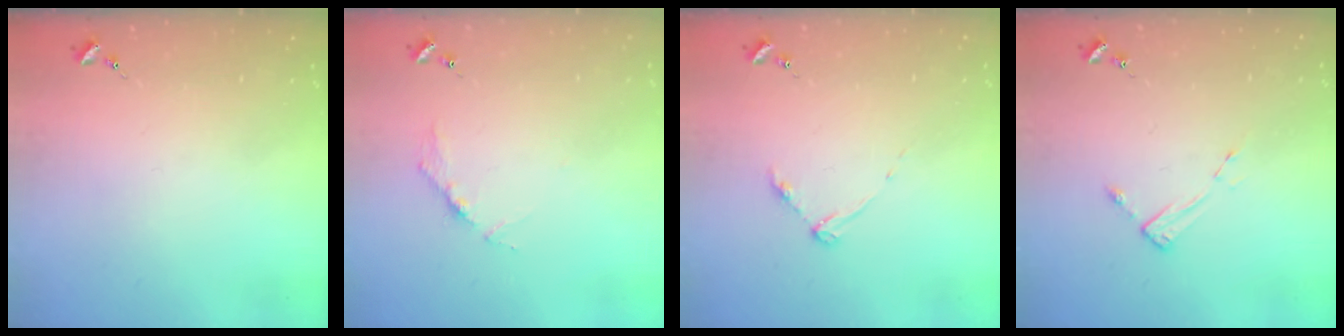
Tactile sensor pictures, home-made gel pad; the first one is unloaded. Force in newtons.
{"total": 3.8, "press": 3.8, "slide": 0.4}
{"total": 3.3, "press": 3.3, "slide": 0.5}
{"total": 3.8, "press": 3.8, "slide": 0.3}